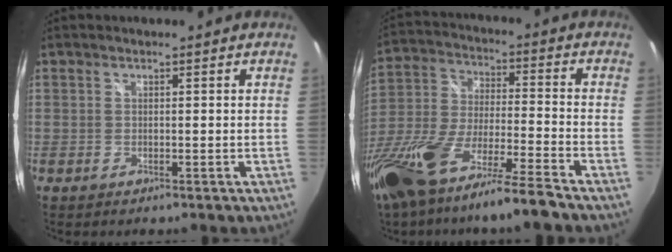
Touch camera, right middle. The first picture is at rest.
{"total": 20.8, "force": [-15.2, 2.3, 14.0], "torque": [-0.280, -0.051, -0.278]}